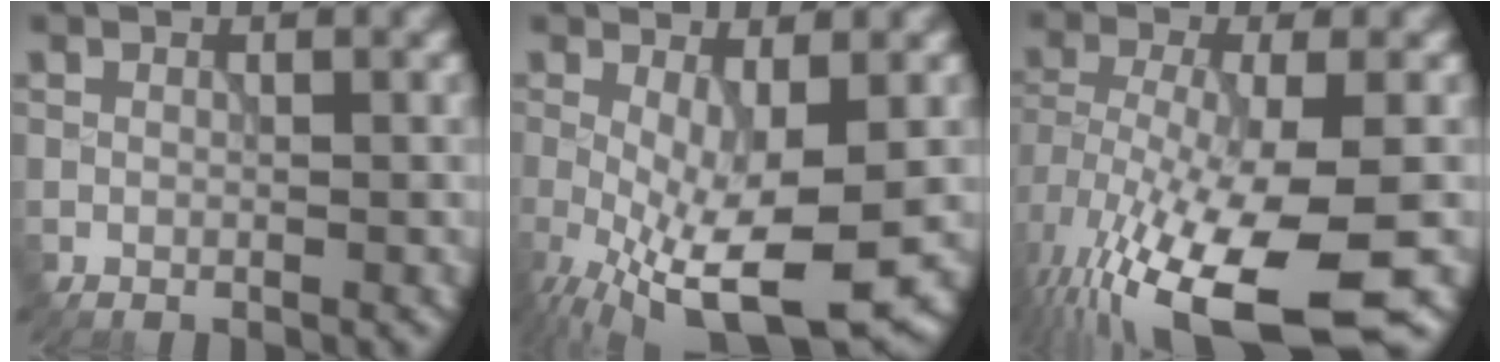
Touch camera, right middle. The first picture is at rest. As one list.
[{"total": 10.9, "force": [-3.5, 3.5, 9.7], "torque": [-0.187, -0.032, -0.049]}, {"total": 13.8, "force": [-7.4, 4.3, 10.9], "torque": [-0.235, -0.041, -0.106]}]